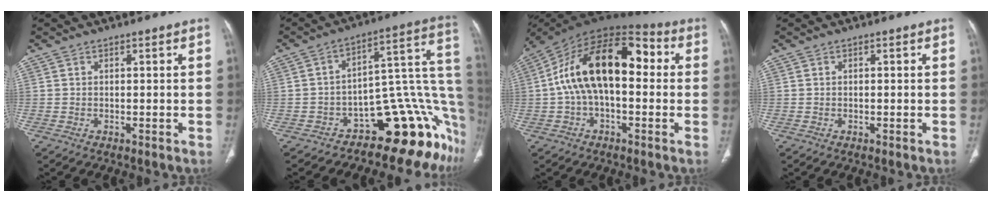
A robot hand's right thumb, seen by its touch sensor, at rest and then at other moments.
{"total": 20.6, "force": [-10.0, 9.6, 15.2], "torque": [-0.064, 0.132, -0.125]}
{"total": 19.2, "force": [1.4, 10.2, 16.2], "torque": [-0.267, 0.053, 0.013]}
{"total": 0.0}